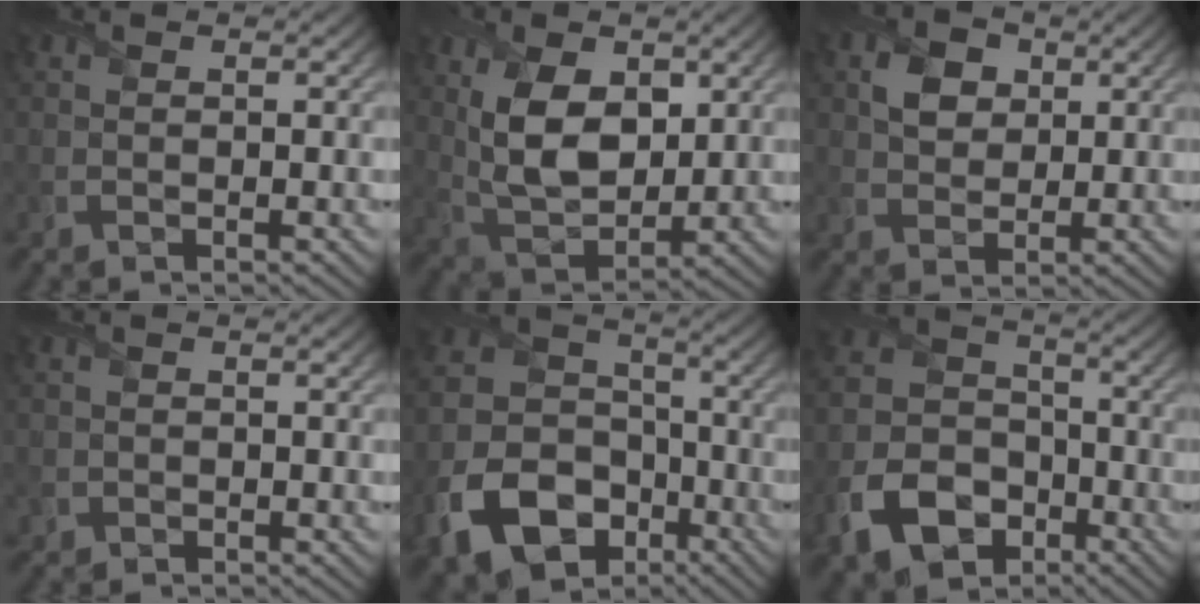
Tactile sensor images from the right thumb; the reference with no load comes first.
{"total": 10.0, "force": [2.7, 6.2, 7.3], "torque": [-0.167, -0.004, 0.055]}
{"total": 4.3, "force": [1.4, 3.3, 2.4], "torque": [-0.056, 0.004, 0.020]}
{"total": 1.0, "force": [-0.4, 0.9, 0.0], "torque": [0.005, -0.004, -0.013]}
{"total": 14.7, "force": [-7.3, 10.2, 7.7], "torque": [-0.189, -0.046, -0.136]}
{"total": 11.3, "force": [-5.7, 7.8, 5.9], "torque": [-0.146, -0.026, -0.120]}